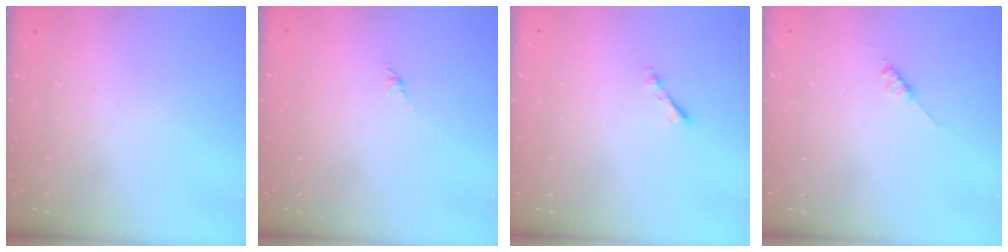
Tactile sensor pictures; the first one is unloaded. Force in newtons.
{"total": 0.0}
{"total": 1.0, "press": 1.0, "slide": 0.2}
{"total": 2.8, "press": 2.8, "slide": 0.5}